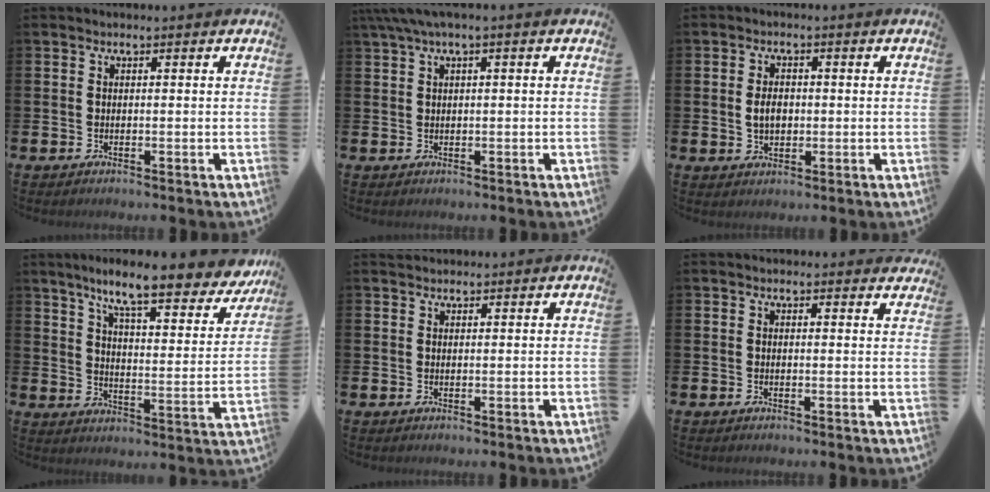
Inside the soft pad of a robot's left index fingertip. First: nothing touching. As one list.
[{"total": 2.4, "force": [1.0, 0.2, 2.1], "torque": [-0.044, 0.004, 0.018]}, {"total": 3.1, "force": [0.1, 2.2, 2.2], "torque": [-0.023, 0.001, -0.006]}, {"total": 9.7, "force": [8.3, 1.0, 4.9], "torque": [-0.110, -0.052, 0.136]}, {"total": 1.0, "force": [0.9, 0.3, 0.0], "torque": [0.011, -0.002, 0.015]}, {"total": 0.9, "force": [0.8, 0.2, 0.2], "torque": [0.008, -0.001, 0.012]}]